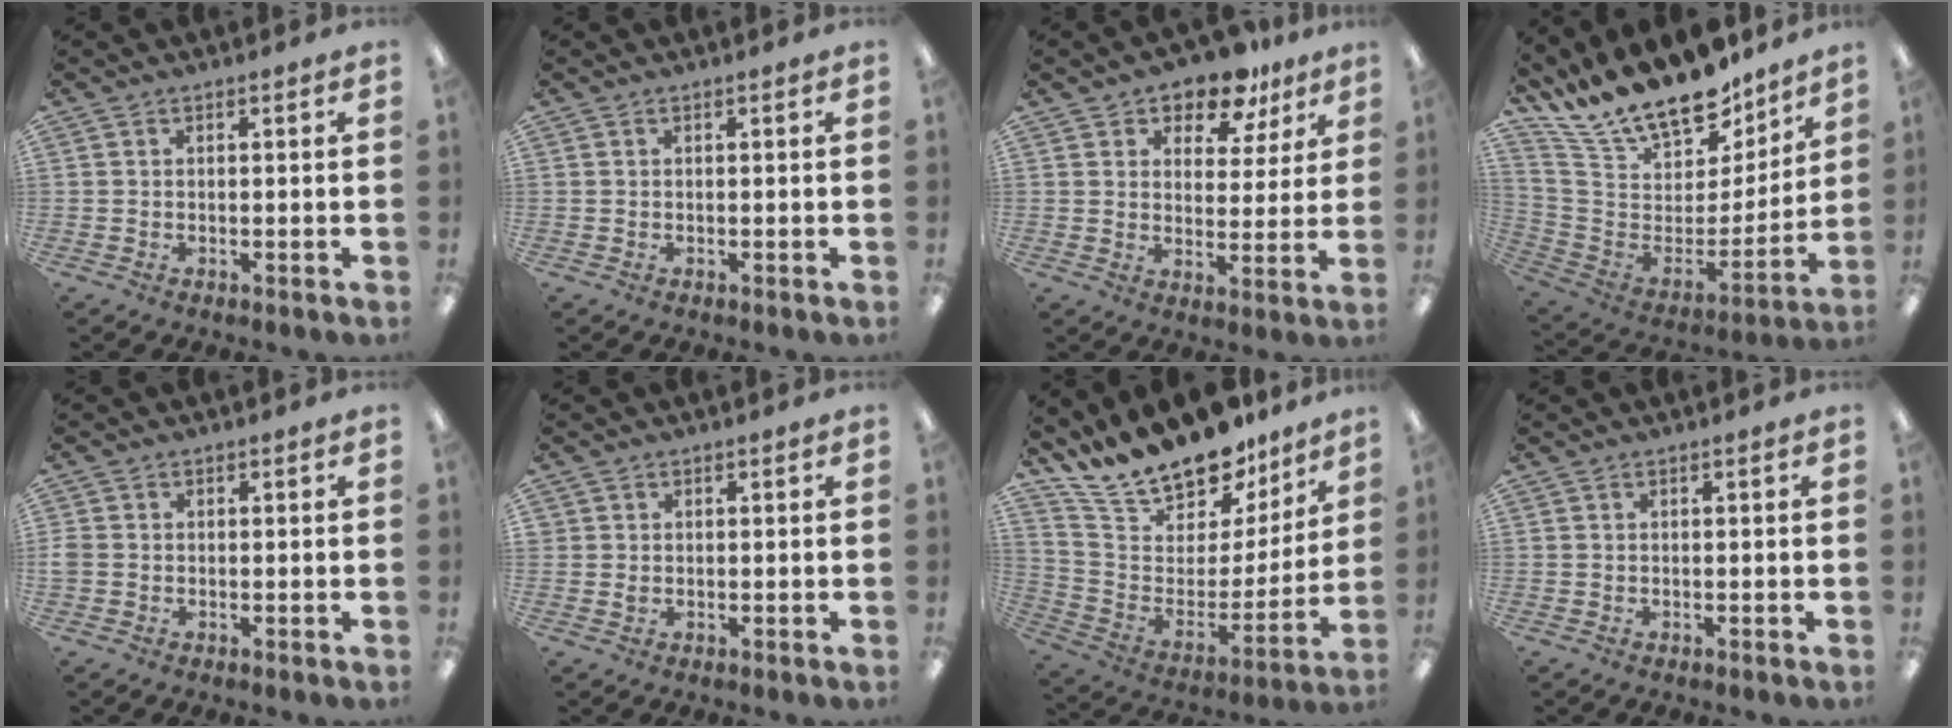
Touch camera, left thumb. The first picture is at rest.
{"total": 0.0}
{"total": 9.9, "force": [8.0, 4.8, 3.5], "torque": [-0.054, -0.049, 0.144]}
{"total": 19.6, "force": [17.0, 6.6, 7.2], "torque": [-0.154, -0.134, 0.307]}
{"total": 1.9, "force": [-0.3, 1.7, 0.8], "torque": [-0.012, 0.004, -0.006]}
{"total": 1.3, "force": [0.3, 1.2, 0.2], "torque": [0.002, 0.001, 0.001]}
{"total": 19.6, "force": [17.8, 6.5, 5.2], "torque": [-0.107, -0.148, 0.316]}
{"total": 0.0}